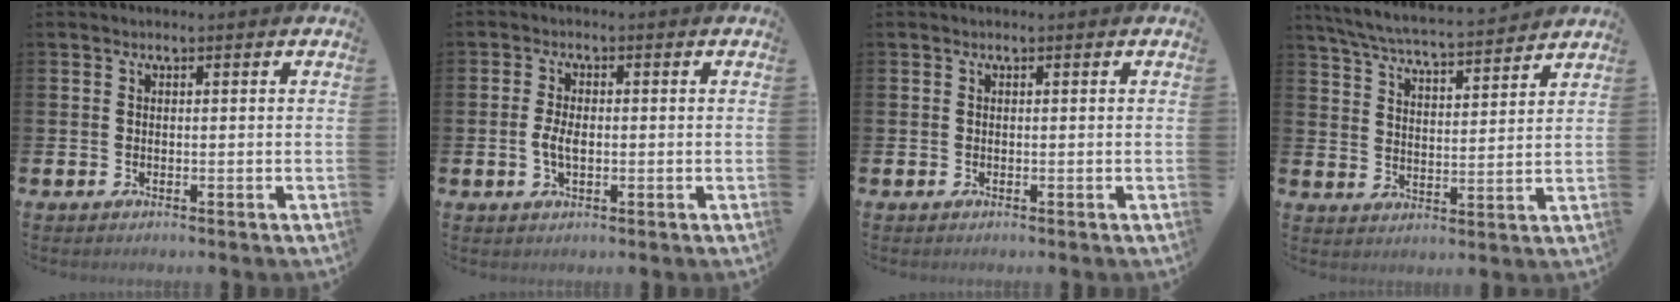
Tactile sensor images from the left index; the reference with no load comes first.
{"total": 3.0, "force": [-0.3, 1.6, 2.6], "torque": [-0.052, 0.001, -0.011]}
{"total": 0.0}
{"total": 6.1, "force": [5.9, 0.3, 1.8], "torque": [-0.055, -0.042, 0.100]}